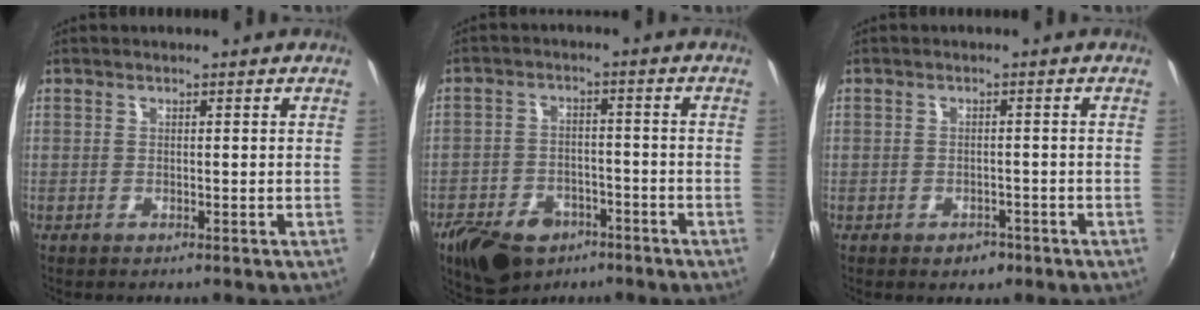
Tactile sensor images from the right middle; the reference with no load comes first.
{"total": 13.9, "force": [-8.8, 8.5, 6.5], "torque": [-0.163, 0.000, -0.134]}
{"total": 2.1, "force": [-1.2, 1.6, 0.7], "torque": [-0.014, -0.001, -0.013]}